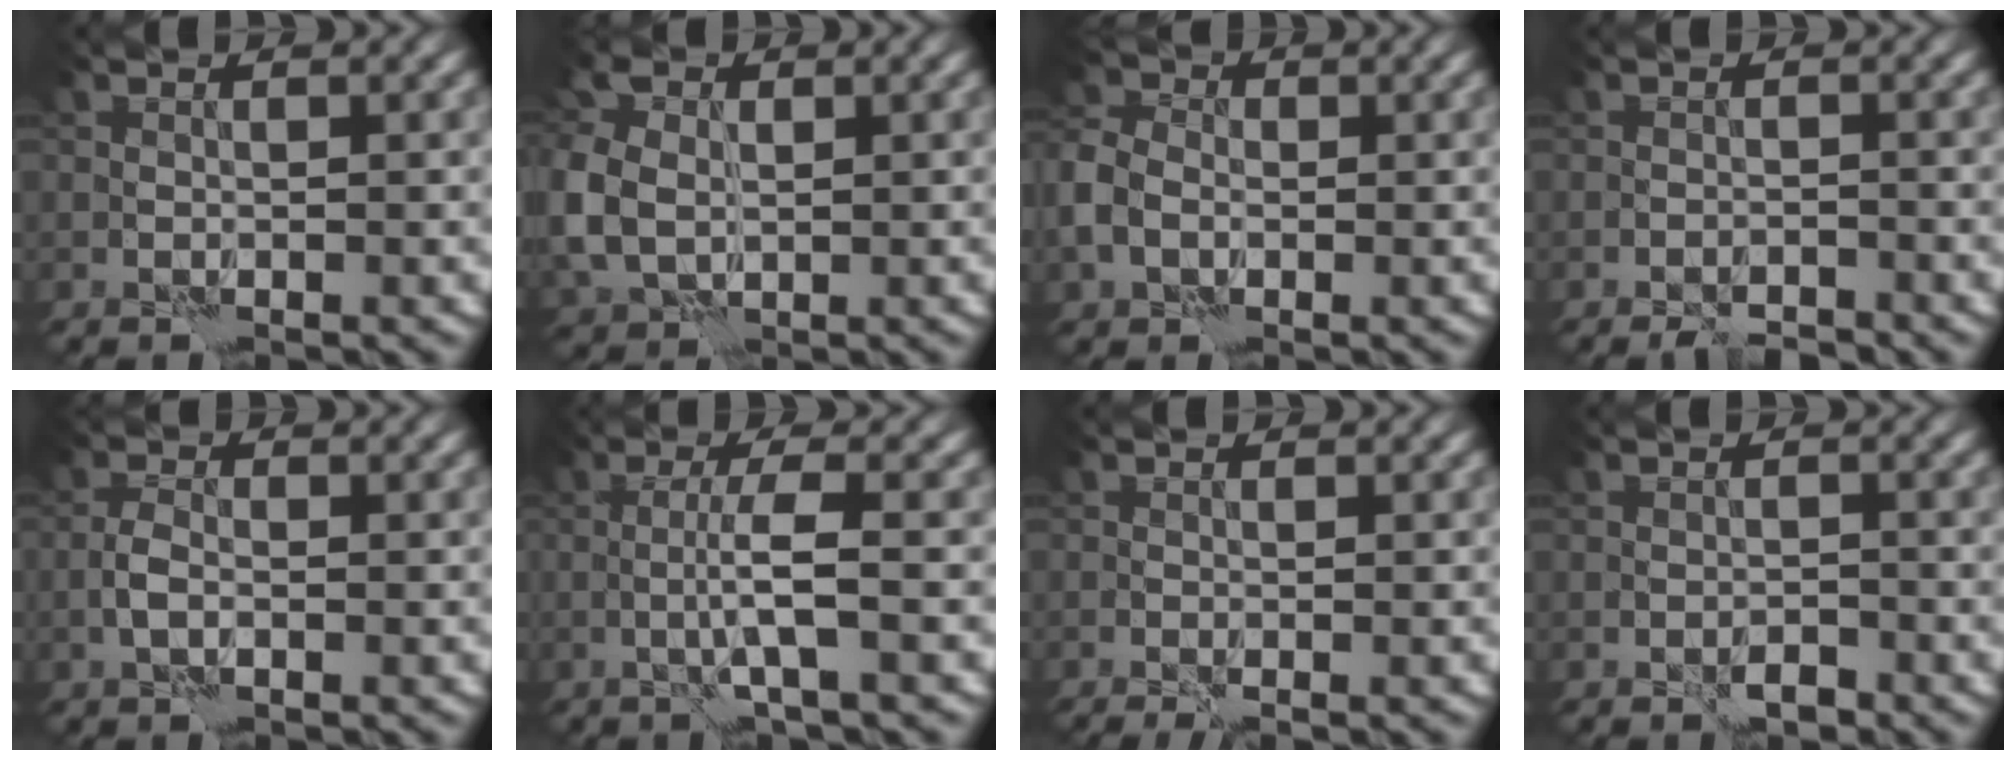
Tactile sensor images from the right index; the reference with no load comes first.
{"total": 6.5, "force": [0.1, 4.9, 4.3], "torque": [-0.123, 0.000, -0.002]}
{"total": 4.5, "force": [-1.1, 3.5, 2.7], "torque": [-0.077, -0.005, -0.025]}
{"total": 2.6, "force": [-2.4, 0.4, 0.8], "torque": [-0.011, -0.002, -0.039]}
{"total": 1.5, "force": [-0.5, 0.6, 1.2], "torque": [-0.023, 0.003, -0.014]}
{"total": 2.9, "force": [-0.2, -0.1, 2.9], "torque": [-0.050, 0.002, -0.010]}
{"total": 1.3, "force": [-0.9, 0.0, 1.0], "torque": [-0.023, -0.006, -0.015]}
{"total": 1.2, "force": [-0.9, 0.4, 0.5], "torque": [-0.002, 0.003, -0.016]}